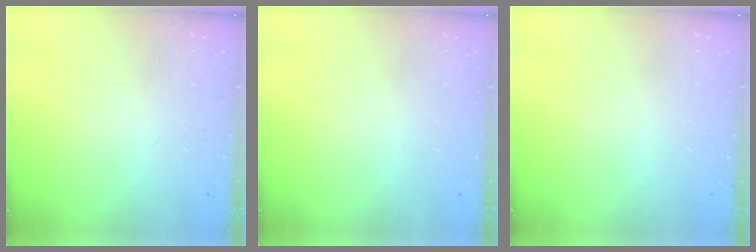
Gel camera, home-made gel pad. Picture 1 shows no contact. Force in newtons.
{"total": 0.0}
{"total": 0.0}